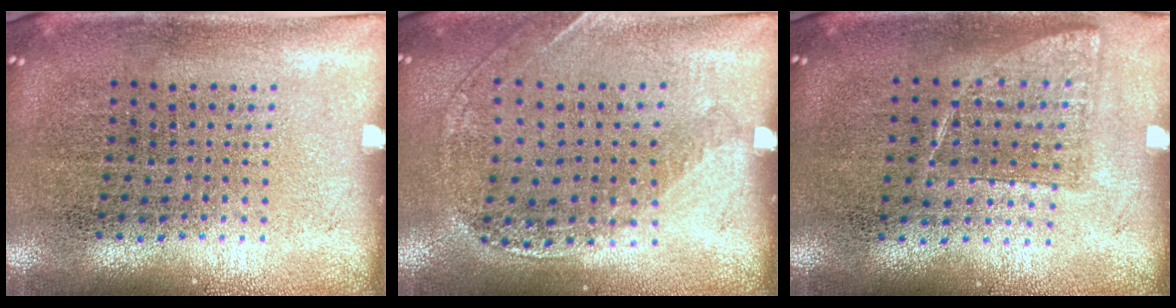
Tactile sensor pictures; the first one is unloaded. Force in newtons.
{"total": 1.2, "press": 1.1, "slide": 0.3}
{"total": 0.8, "press": 0.7, "slide": 0.2}